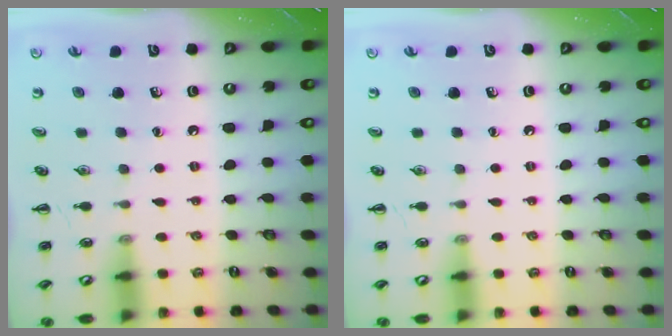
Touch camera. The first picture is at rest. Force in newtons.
{"total": 0.0}